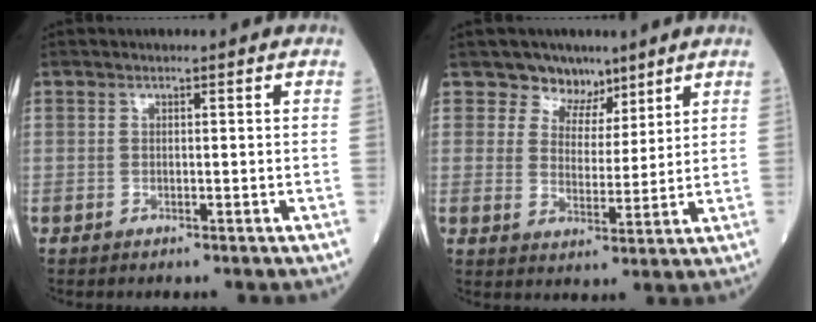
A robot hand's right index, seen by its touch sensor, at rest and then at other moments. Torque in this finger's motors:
{"motor_torque": [0.02, 0.03, 0.01, 0.00]}